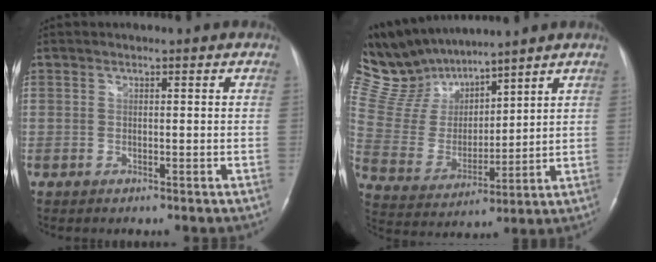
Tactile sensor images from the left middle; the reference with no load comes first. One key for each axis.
{"total": 13.1, "fx": 12.0, "fy": 3.6, "fz": 3.6, "tx": -0.097, "ty": 0.016, "tz": 0.251}